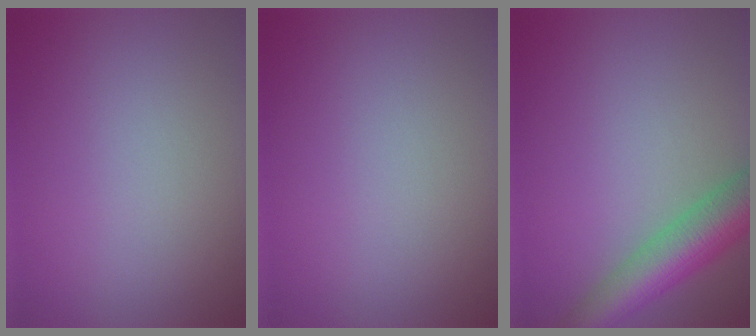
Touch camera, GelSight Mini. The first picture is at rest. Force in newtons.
{"total": 0.0}
{"total": 6.7, "press": 6.7, "slide": 0.4}